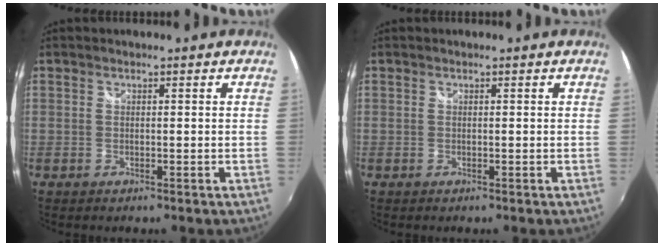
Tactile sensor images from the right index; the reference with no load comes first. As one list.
[{"total": 0.0}]